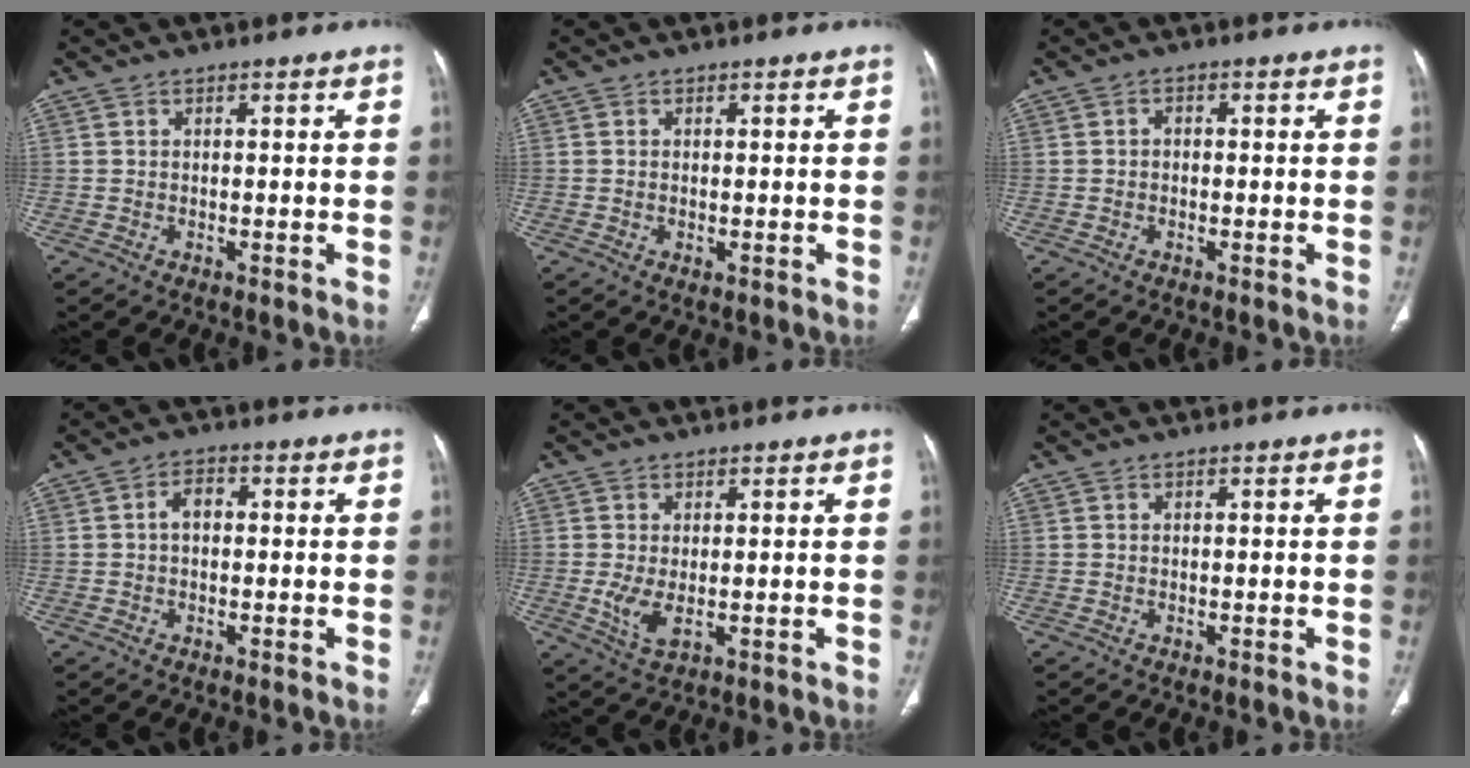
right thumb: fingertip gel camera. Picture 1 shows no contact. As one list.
[{"total": 0.6, "force": [-0.1, 0.3, 0.5], "torque": [-0.012, -0.003, -0.001]}, {"total": 1.3, "force": [-0.2, 1.0, 0.7], "torque": [-0.004, 0.005, -0.007]}, {"total": 3.2, "force": [0.0, 2.2, 2.3], "torque": [-0.033, 0.014, -0.005]}, {"total": 4.0, "force": [-0.2, 1.8, 3.6], "torque": [-0.077, -0.014, 0.003]}, {"total": 0.0}]